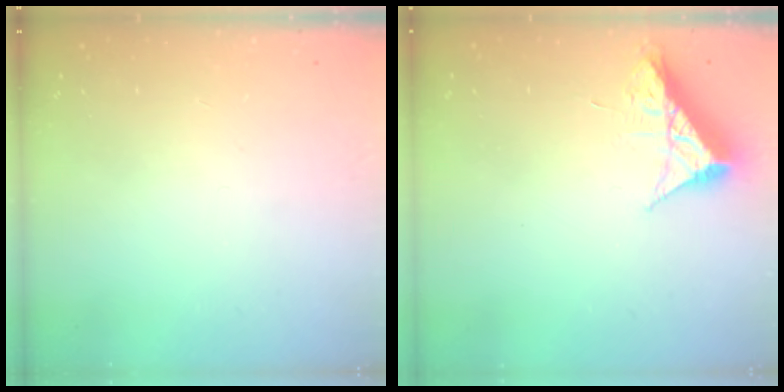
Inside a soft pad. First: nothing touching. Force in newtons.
{"total": 8.9, "press": 8.9, "slide": 0.4}